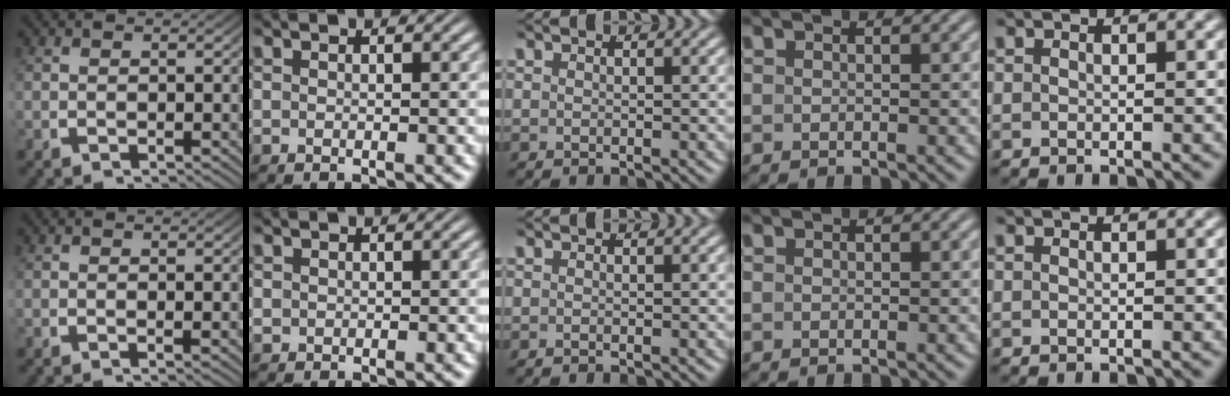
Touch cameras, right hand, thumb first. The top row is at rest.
{"thumb": {"total": 0.6, "force": [0.3, 0.1, 0.4], "torque": [-0.003, -0.001, 0.007]}, "index": {"total": 0.8, "force": [0.1, 0.8, 0.2], "torque": [-0.014, -0.007, 0.008]}}